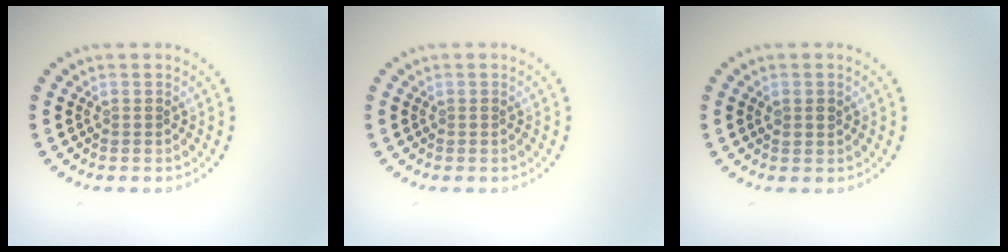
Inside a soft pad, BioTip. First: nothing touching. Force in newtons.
{"total": 0.0}
{"total": 1.0, "press": 1.0, "slide": 0.3}